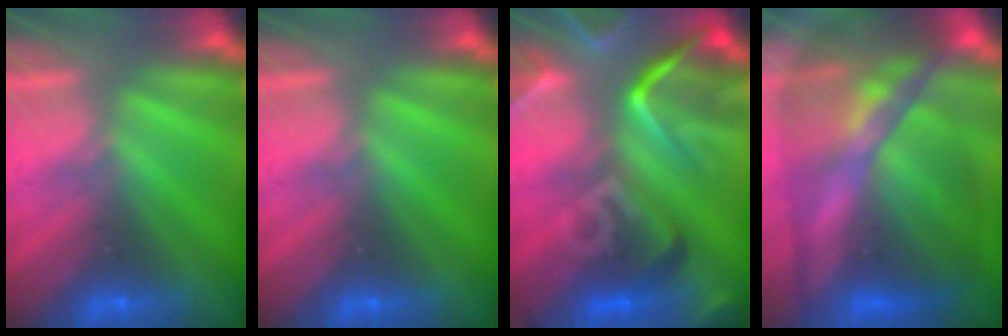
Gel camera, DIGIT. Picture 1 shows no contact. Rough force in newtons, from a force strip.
{"total": 0.0}
{"total": 7.5}
{"total": 9.1}